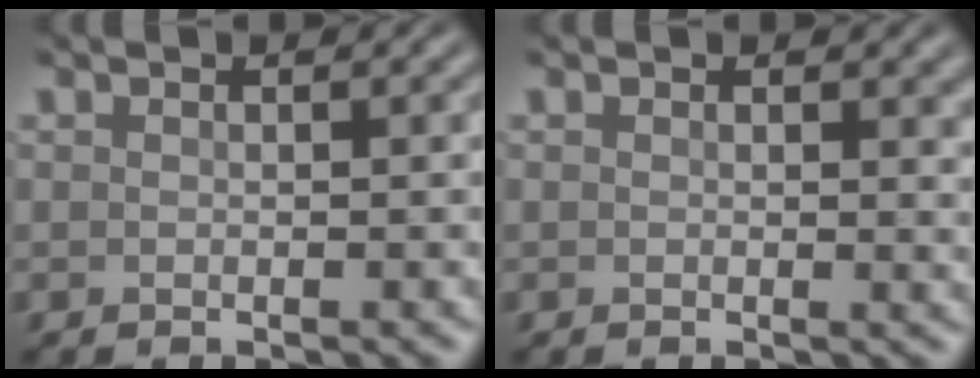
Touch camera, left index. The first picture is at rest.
{"total": 1.3, "force": [0.5, 0.7, 1.0], "torque": [-0.006, -0.004, 0.005]}